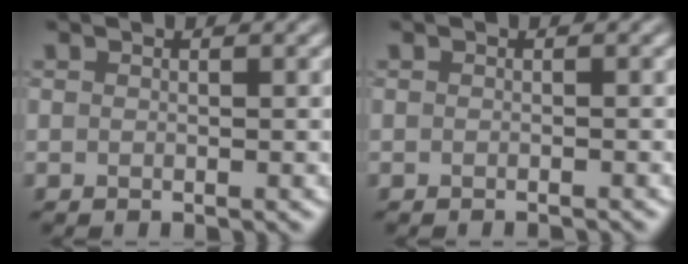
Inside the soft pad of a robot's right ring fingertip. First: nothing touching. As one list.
[{"total": 0.7, "force": [-0.7, -0.2, 0.1], "torque": [0.000, -0.001, -0.013]}]